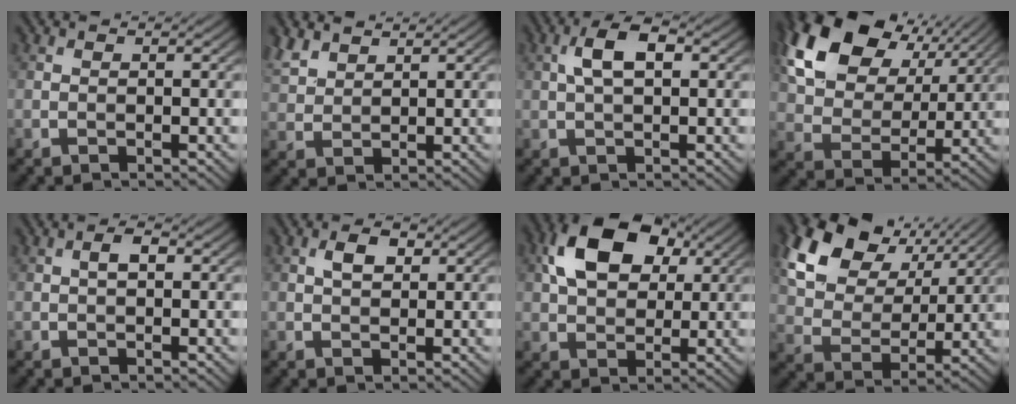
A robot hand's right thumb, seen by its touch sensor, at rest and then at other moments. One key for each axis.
{"total": 4.3, "fx": 3.3, "fy": 1.9, "fz": 2.0, "tx": -0.056, "ty": 0.008, "tz": 0.076}
{"total": 4.7, "fx": 1.0, "fy": 2.1, "fz": 4.1, "tx": -0.085, "ty": 0.011, "tz": 0.015}
{"total": 19.5, "fx": 9.6, "fy": 13.2, "fz": 10.8, "tx": -0.270, "ty": 0.057, "tz": 0.188}
{"total": 1.7, "fx": 0.2, "fy": 0.8, "fz": 1.5, "tx": -0.026, "ty": 0.007, "tz": 0.001}
{"total": 2.8, "fx": 1.0, "fy": 1.6, "fz": 2.1, "tx": -0.039, "ty": 0.004, "tz": 0.015}
{"total": 11.4, "fx": 3.9, "fy": 7.3, "fz": 7.8, "tx": -0.162, "ty": 0.019, "tz": 0.063}
{"total": 17.9, "fx": 9.2, "fy": 11.9, "fz": 9.7, "tx": -0.253, "ty": 0.029, "tz": 0.200}